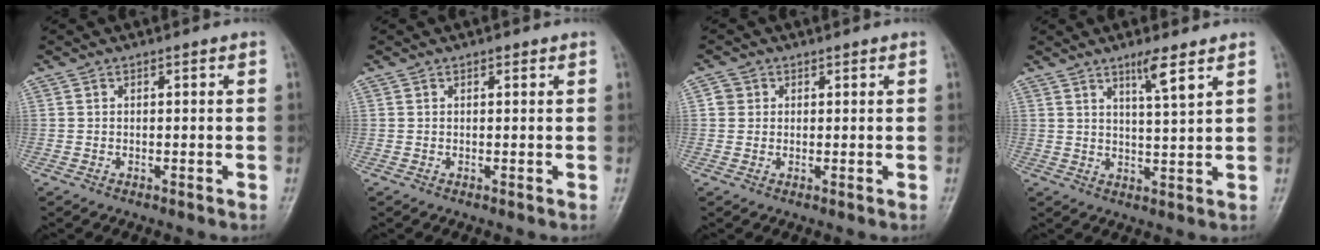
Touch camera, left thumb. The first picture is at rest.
{"total": 0.7, "force": [0.4, 0.3, 0.5], "torque": [-0.005, 0.000, 0.004]}
{"total": 2.1, "force": [0.6, 2.0, 0.5], "torque": [0.004, 0.000, 0.005]}
{"total": 5.3, "force": [3.4, 0.2, 4.1], "torque": [-0.073, -0.026, 0.061]}